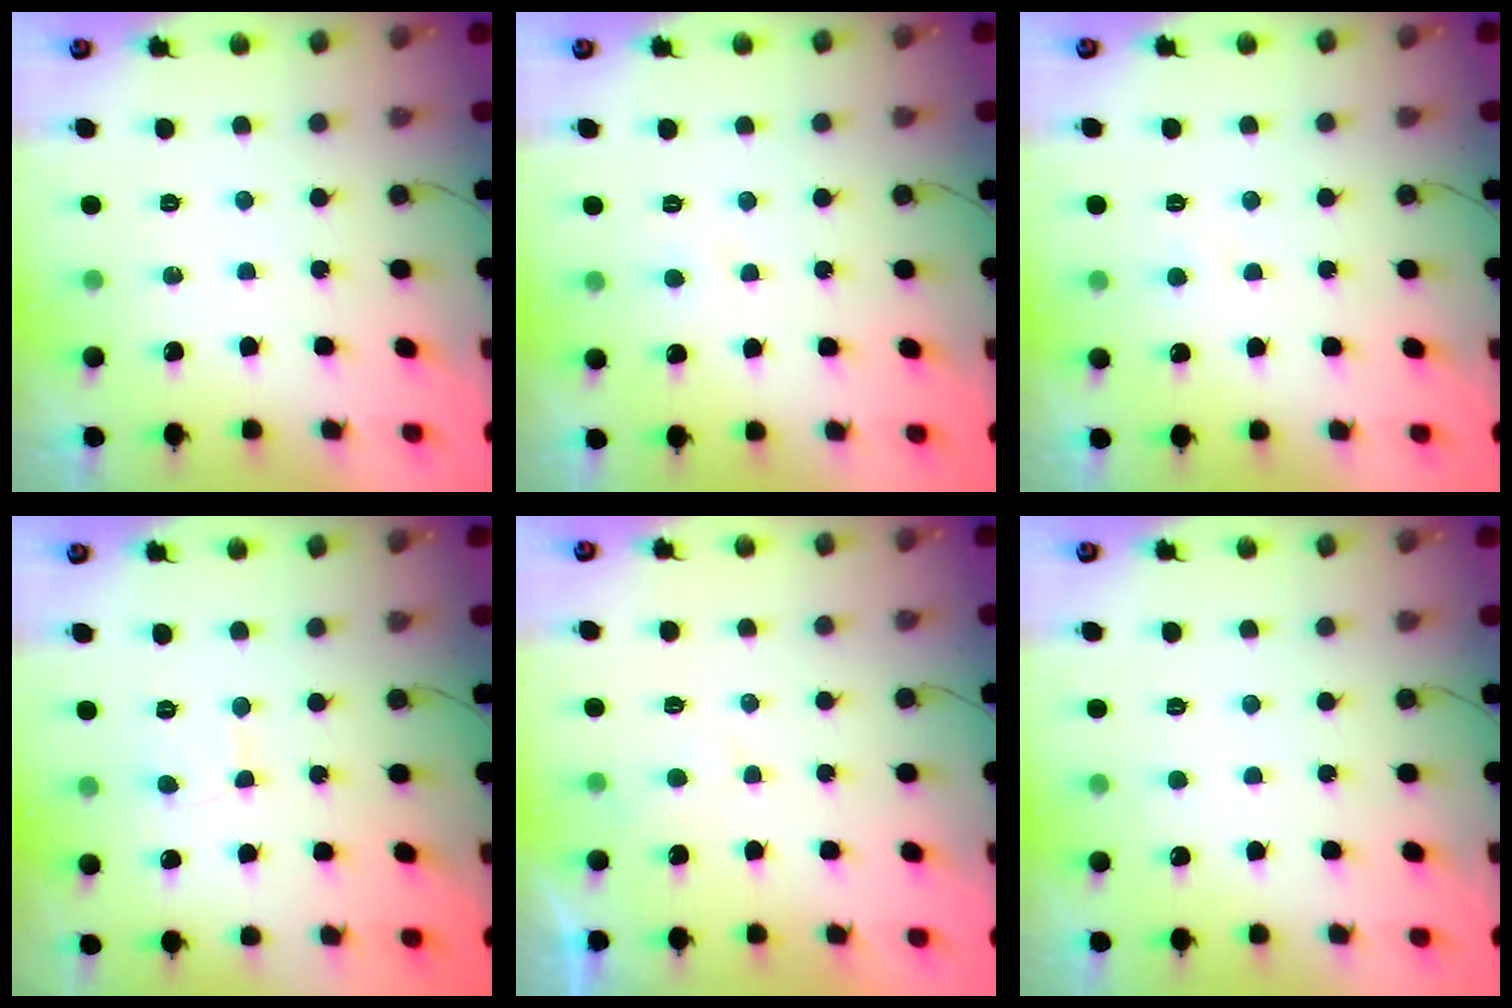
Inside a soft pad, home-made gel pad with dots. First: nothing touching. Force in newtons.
{"total": 3.0, "press": 3.0, "slide": 0.3}
{"total": 3.3, "press": 3.3, "slide": 0.5}
{"total": 2.7, "press": 2.7, "slide": 0.2}
{"total": 2.0, "press": 2.0, "slide": 0.2}
{"total": 2.1, "press": 2.1, "slide": 0.2}